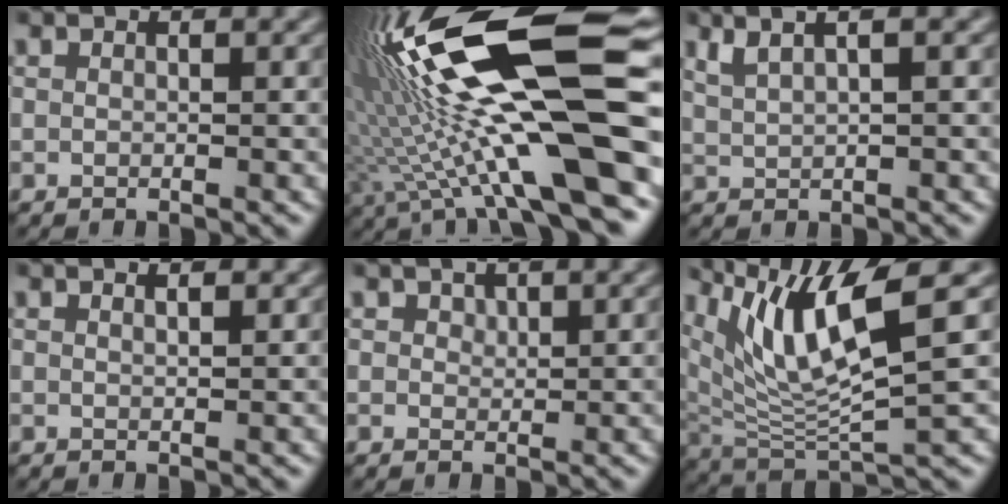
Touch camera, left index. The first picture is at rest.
{"total": 19.6, "force": [1.1, 4.4, 19.0], "torque": [-0.332, 0.022, 0.014]}
{"total": 4.0, "force": [2.6, 1.2, 2.8], "torque": [-0.042, 0.013, 0.032]}
{"total": 0.9, "force": [0.7, 0.2, 0.6], "torque": [-0.010, -0.001, 0.009]}
{"total": 1.1, "force": [0.8, 0.7, 0.4], "torque": [-0.008, -0.001, 0.014]}
{"total": 9.1, "force": [4.2, 2.3, 7.8], "torque": [-0.144, -0.006, 0.083]}